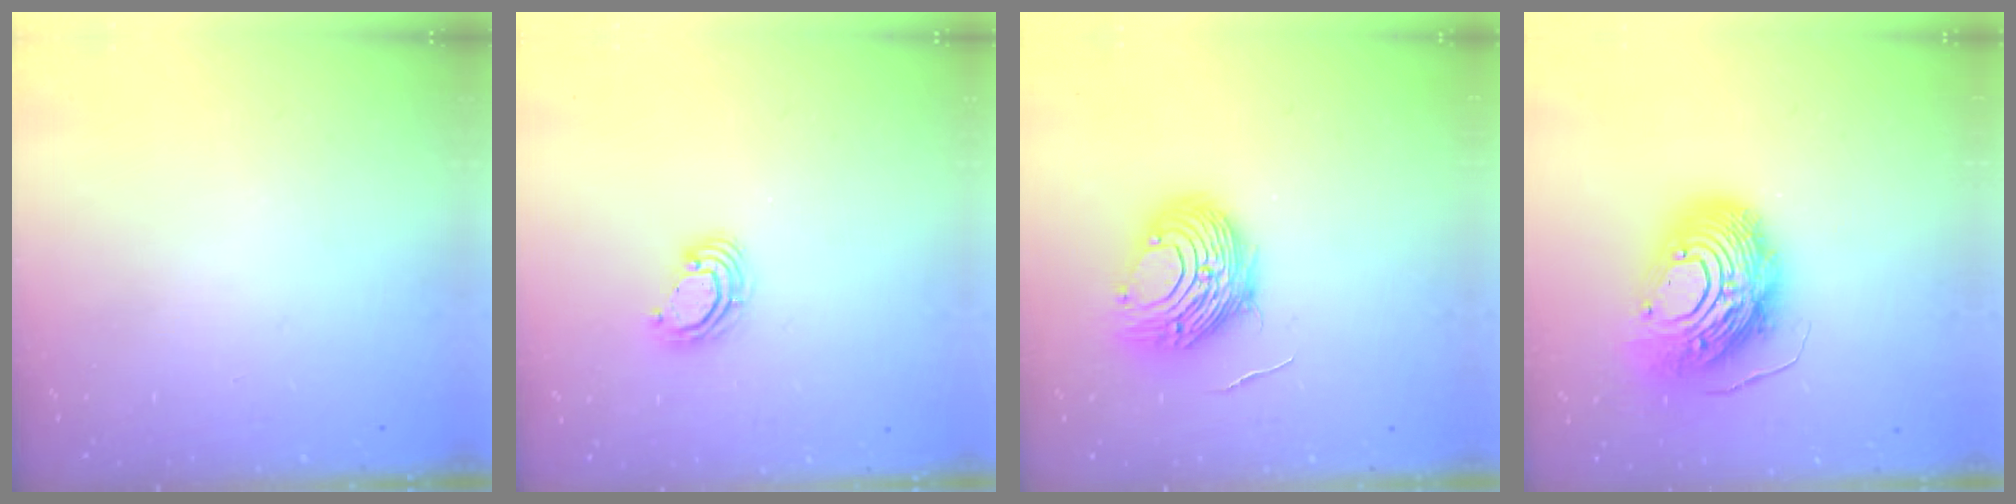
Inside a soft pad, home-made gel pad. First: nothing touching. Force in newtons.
{"total": 6.1, "press": 6.1, "slide": 0.5}
{"total": 11.5, "press": 11.4, "slide": 1.1}
{"total": 18.0, "press": 17.9, "slide": 1.9}